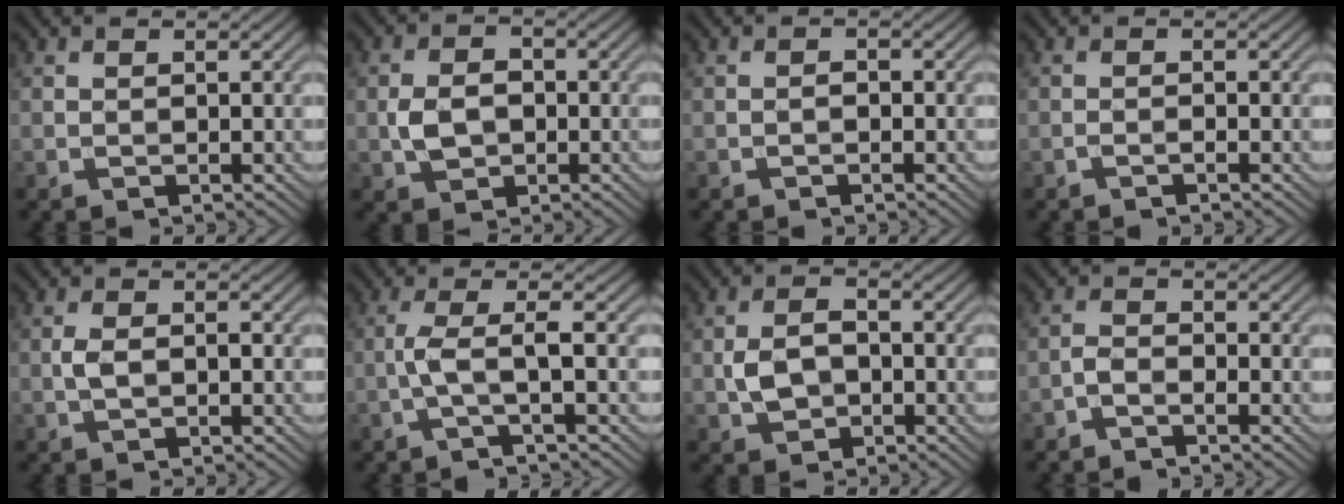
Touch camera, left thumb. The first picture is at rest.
{"total": 4.0, "force": [-0.7, 2.8, 2.7], "torque": [-0.055, -0.002, -0.015]}
{"total": 0.7, "force": [-0.5, 0.4, 0.4], "torque": [-0.005, 0.002, -0.010]}
{"total": 0.8, "force": [-0.6, 0.1, 0.5], "torque": [-0.009, 0.003, -0.012]}
{"total": 2.5, "force": [-0.2, 1.3, 2.1], "torque": [-0.047, 0.004, -0.006]}
{"total": 3.5, "force": [-0.9, 0.3, 3.4], "torque": [-0.066, 0.013, -0.034]}
{"total": 4.1, "force": [-1.0, 2.7, 2.9], "torque": [-0.061, 0.001, -0.021]}
{"total": 1.9, "force": [-1.4, 0.6, 1.1], "torque": [-0.024, 0.003, -0.034]}